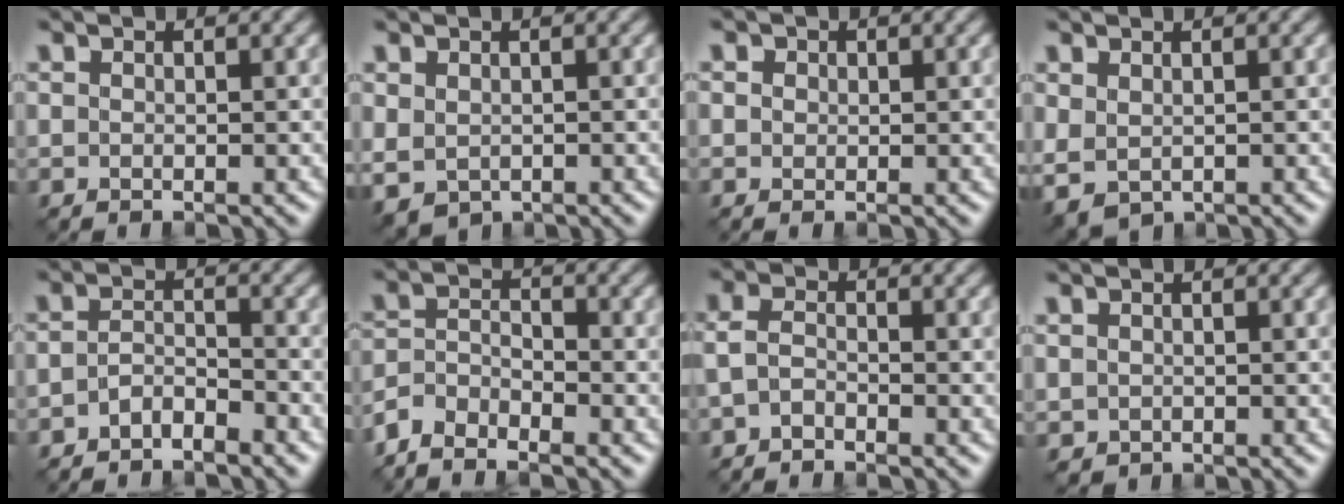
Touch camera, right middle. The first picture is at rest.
{"total": 2.0, "force": [-0.3, 1.5, 1.3], "torque": [-0.033, -0.006, -0.004]}
{"total": 0.8, "force": [0.3, 0.6, 0.3], "torque": [-0.003, 0.001, 0.003]}
{"total": 1.9, "force": [0.0, 1.2, 1.5], "torque": [-0.040, -0.007, 0.005]}
{"total": 2.2, "force": [-1.8, 0.6, 1.1], "torque": [-0.029, 0.011, -0.038]}
{"total": 3.1, "force": [-2.8, 0.9, 1.1], "torque": [-0.028, 0.005, -0.067]}
{"total": 1.8, "force": [-1.0, 0.8, 1.2], "torque": [-0.034, 0.007, -0.027]}
{"total": 0.7, "force": [-0.1, 0.6, 0.4], "torque": [-0.011, -0.002, 0.000]}